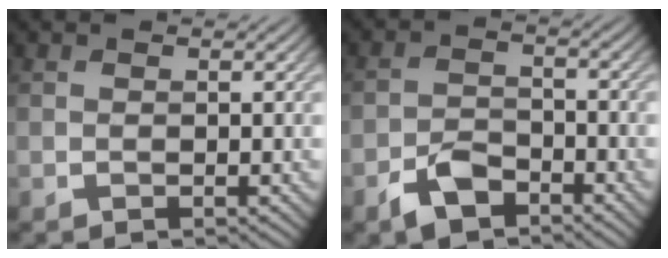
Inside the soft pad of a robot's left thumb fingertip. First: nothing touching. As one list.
[{"total": 4.3, "force": [-3.0, 2.2, 2.1], "torque": [-0.040, -0.001, -0.065]}]